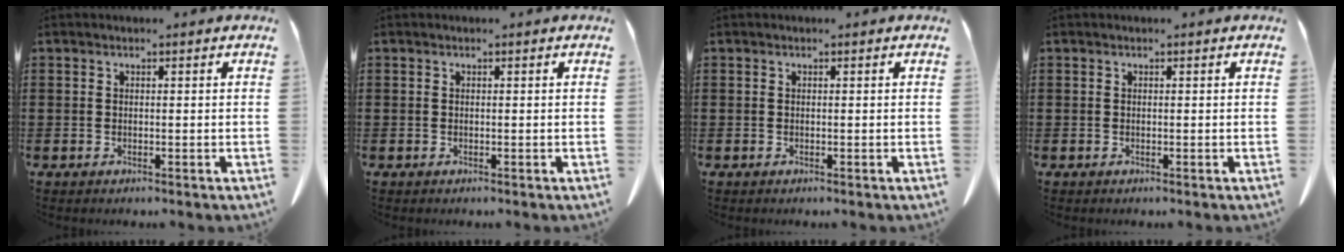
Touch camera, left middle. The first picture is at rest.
{"total": 0.0}
{"total": 0.0}
{"total": 0.0}